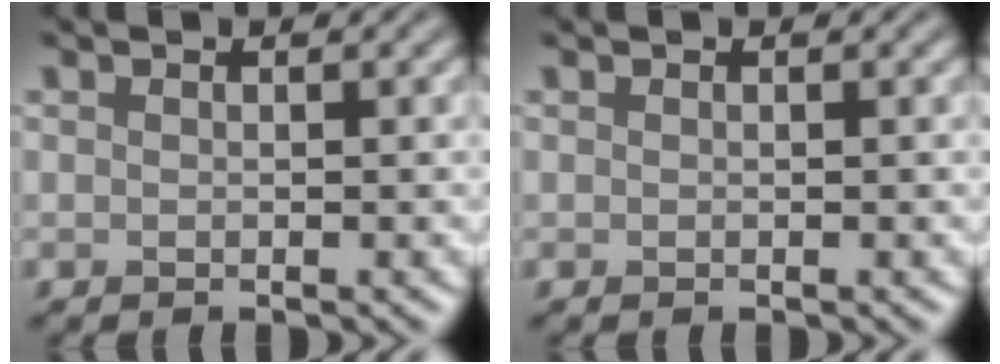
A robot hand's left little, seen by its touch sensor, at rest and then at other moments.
{"total": 0.0}